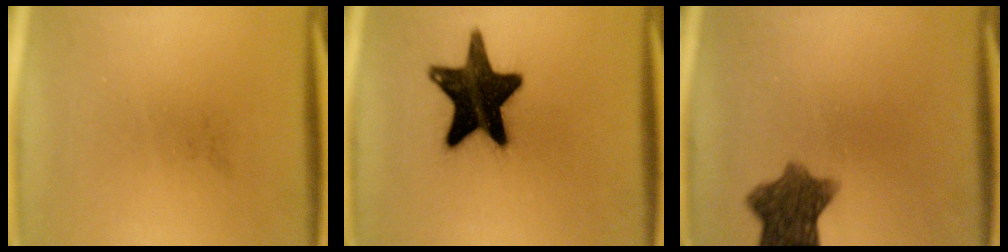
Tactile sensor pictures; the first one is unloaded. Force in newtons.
{"total": 18.1}
{"total": 8.8}